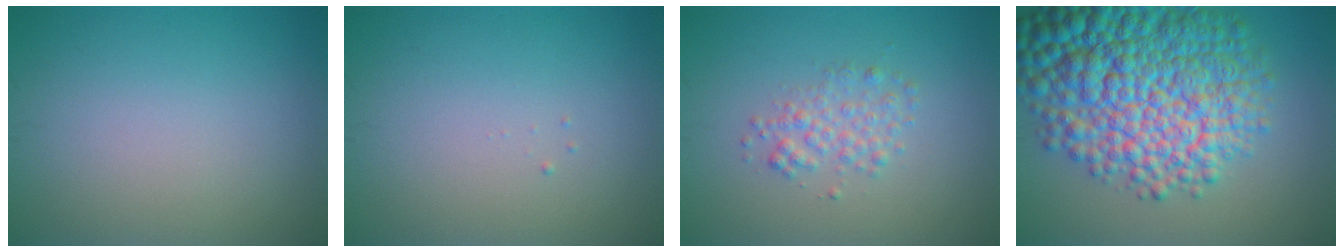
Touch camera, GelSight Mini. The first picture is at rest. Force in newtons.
{"total": 0.0}
{"total": 2.1, "press": 2.1, "slide": 0.1}
{"total": 13.8, "press": 13.7, "slide": 0.3}